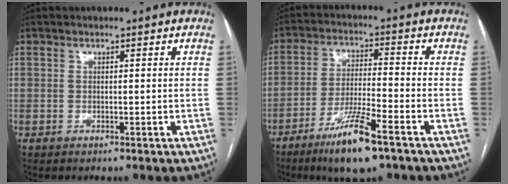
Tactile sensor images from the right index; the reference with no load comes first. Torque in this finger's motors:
{"motor_torque": [0.91, -0.22, 0.46, 0.11]}